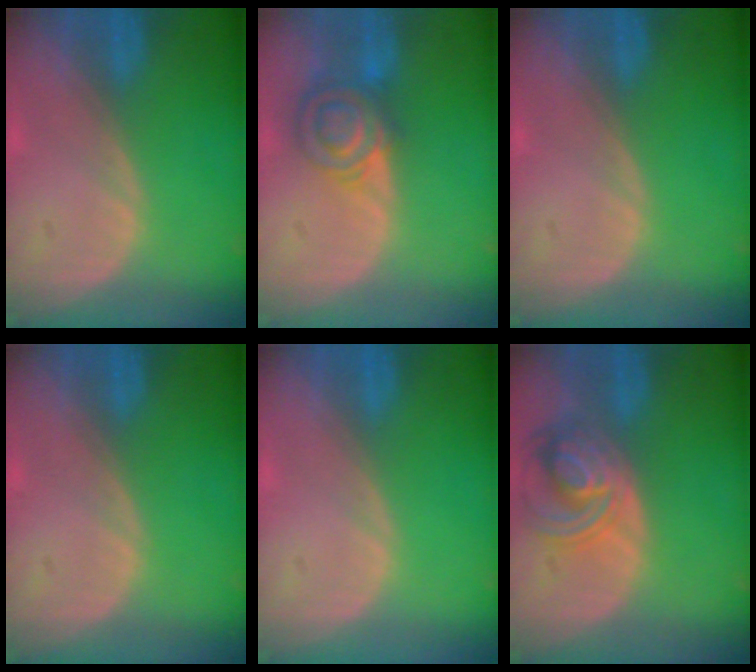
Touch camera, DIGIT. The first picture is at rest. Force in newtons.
{"total": 7.3, "press": 6.3, "slide": 3.8}
{"total": 0.0}
{"total": 0.0}
{"total": 0.0}
{"total": 7.6, "press": 6.8, "slide": 3.5}